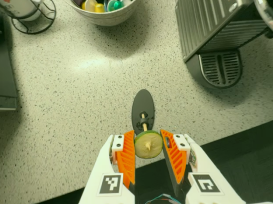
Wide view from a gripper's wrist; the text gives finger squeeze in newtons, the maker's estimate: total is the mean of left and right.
{"total": 10.7, "left": 11.6, "right": 9.8}